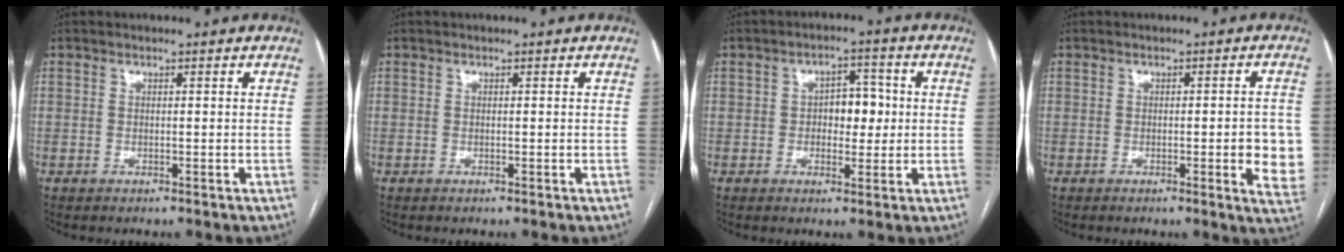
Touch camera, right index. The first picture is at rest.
{"total": 0.0}
{"total": 5.2, "force": [0.1, 3.1, 4.2], "torque": [-0.058, 0.014, 0.004]}
{"total": 6.3, "force": [-1.1, 1.2, 6.1], "torque": [-0.063, -0.004, -0.012]}